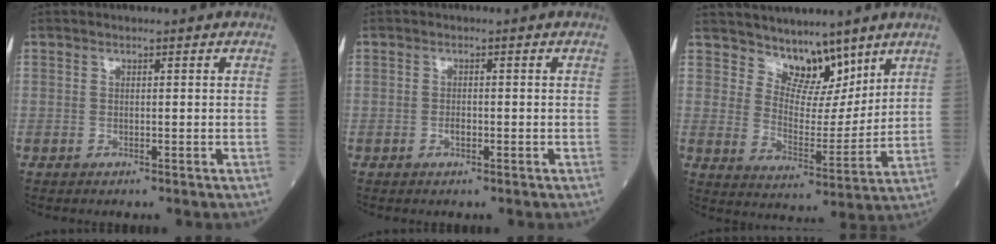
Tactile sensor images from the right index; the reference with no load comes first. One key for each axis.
{"total": 1.1, "fx": -0.4, "fy": 0.5, "fz": 0.9, "tx": -0.018, "ty": 0.000, "tz": -0.007}
{"total": 7.8, "fx": 6.3, "fy": 3.6, "fz": 2.8, "tx": -0.037, "ty": -0.003, "tz": 0.115}